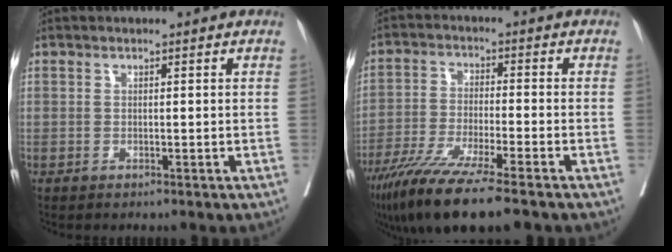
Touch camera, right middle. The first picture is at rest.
{"total": 13.5, "force": [-9.9, 0.4, 9.2], "torque": [-0.170, -0.041, -0.167]}